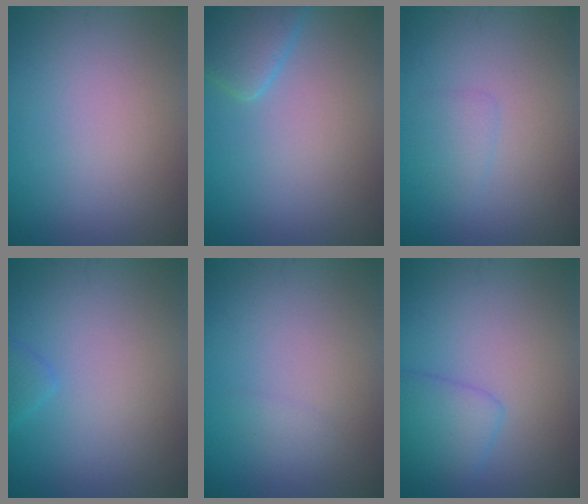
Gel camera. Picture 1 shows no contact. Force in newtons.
{"total": 3.1, "press": 3.1, "slide": 0.2}
{"total": 1.2, "press": 1.2, "slide": 0.1}
{"total": 1.0, "press": 1.0, "slide": 0.1}
{"total": 0.6, "press": 0.6, "slide": 0.0}
{"total": 2.7, "press": 2.7, "slide": 0.2}